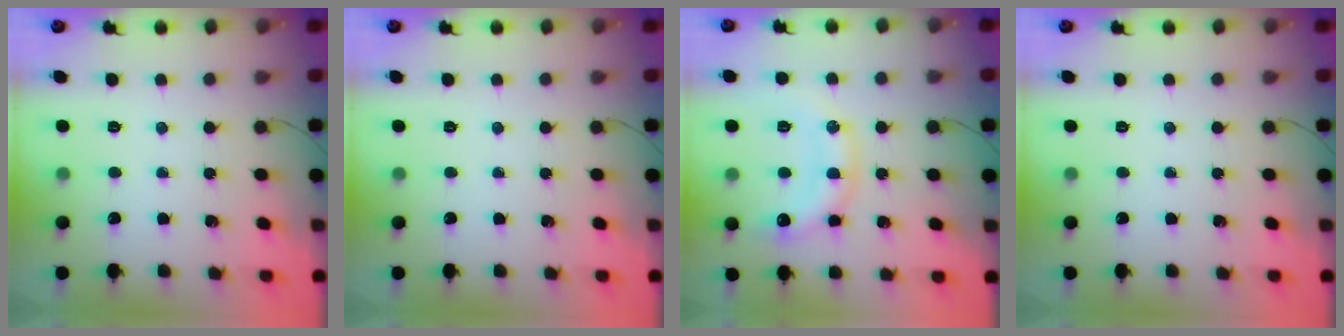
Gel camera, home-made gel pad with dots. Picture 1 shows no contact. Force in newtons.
{"total": 0.0}
{"total": 12.9, "press": 12.8, "slide": 0.8}
{"total": 0.0}